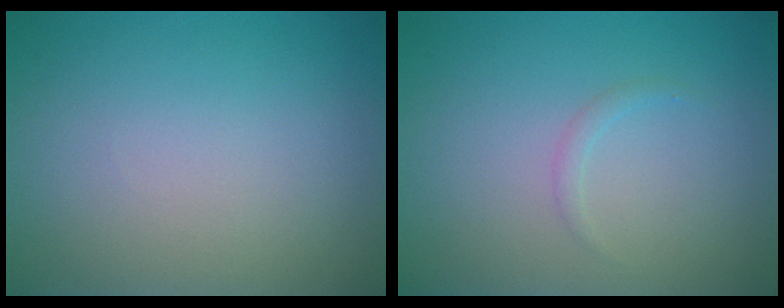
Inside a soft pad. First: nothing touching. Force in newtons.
{"total": 0.7, "press": 0.7, "slide": 0.1}